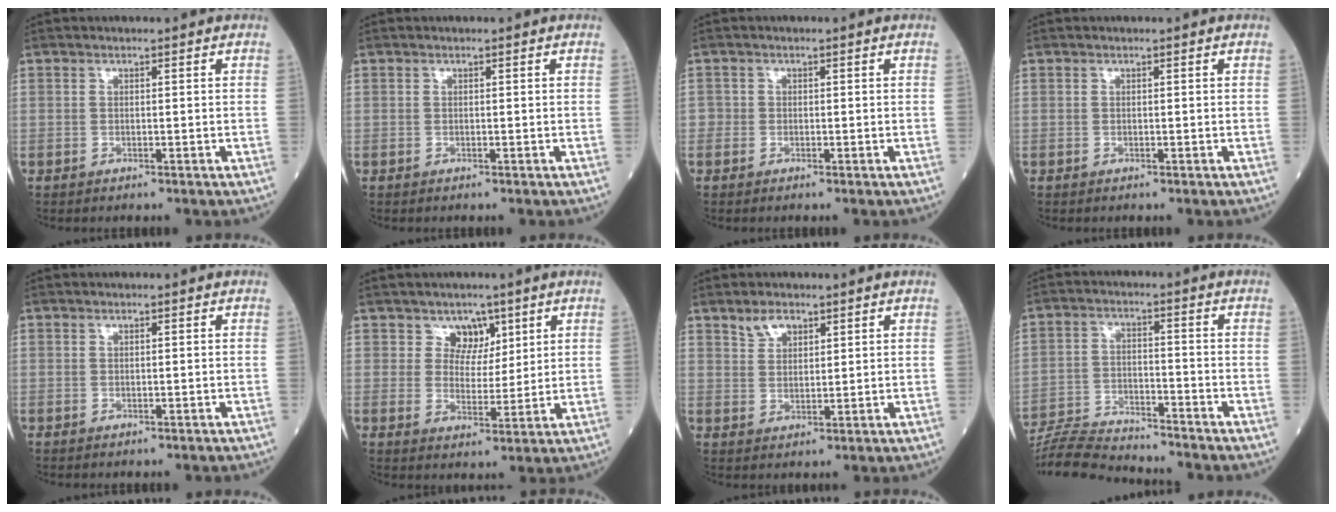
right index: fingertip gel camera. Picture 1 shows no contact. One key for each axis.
{"total": 0.0}
{"total": 1.0, "fx": -0.4, "fy": 0.9, "fz": 0.0, "tx": 0.004, "ty": 0.006, "tz": -0.009}
{"total": 0.0}
{"total": 0.0}
{"total": 4.4, "fx": 2.8, "fy": 3.3, "fz": 1.1, "tx": -0.009, "ty": 0.001, "tz": 0.050}
{"total": 3.2, "fx": 2.3, "fy": 1.6, "fz": 1.4, "tx": -0.032, "ty": 0.004, "tz": 0.051}
{"total": 11.4, "fx": -11.2, "fy": 0.0, "fz": 2.5, "tx": -0.045, "ty": -0.005, "tz": -0.196}